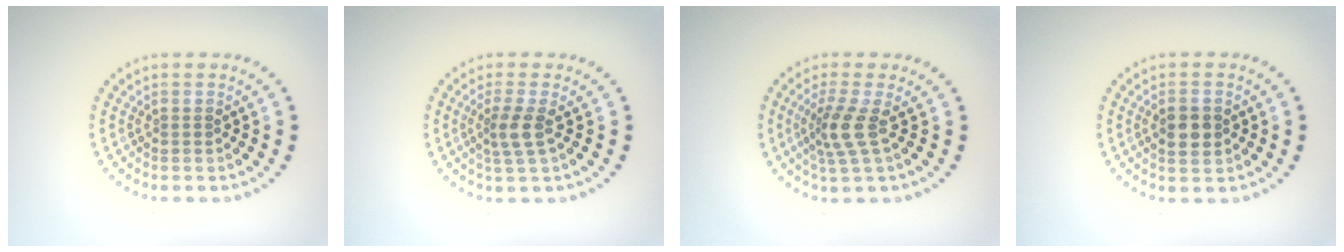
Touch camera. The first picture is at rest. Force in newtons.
{"total": 2.1, "press": 1.6, "slide": 1.3}
{"total": 2.9, "press": 2.1, "slide": 2.0}
{"total": 2.4, "press": 2.4, "slide": 0.2}